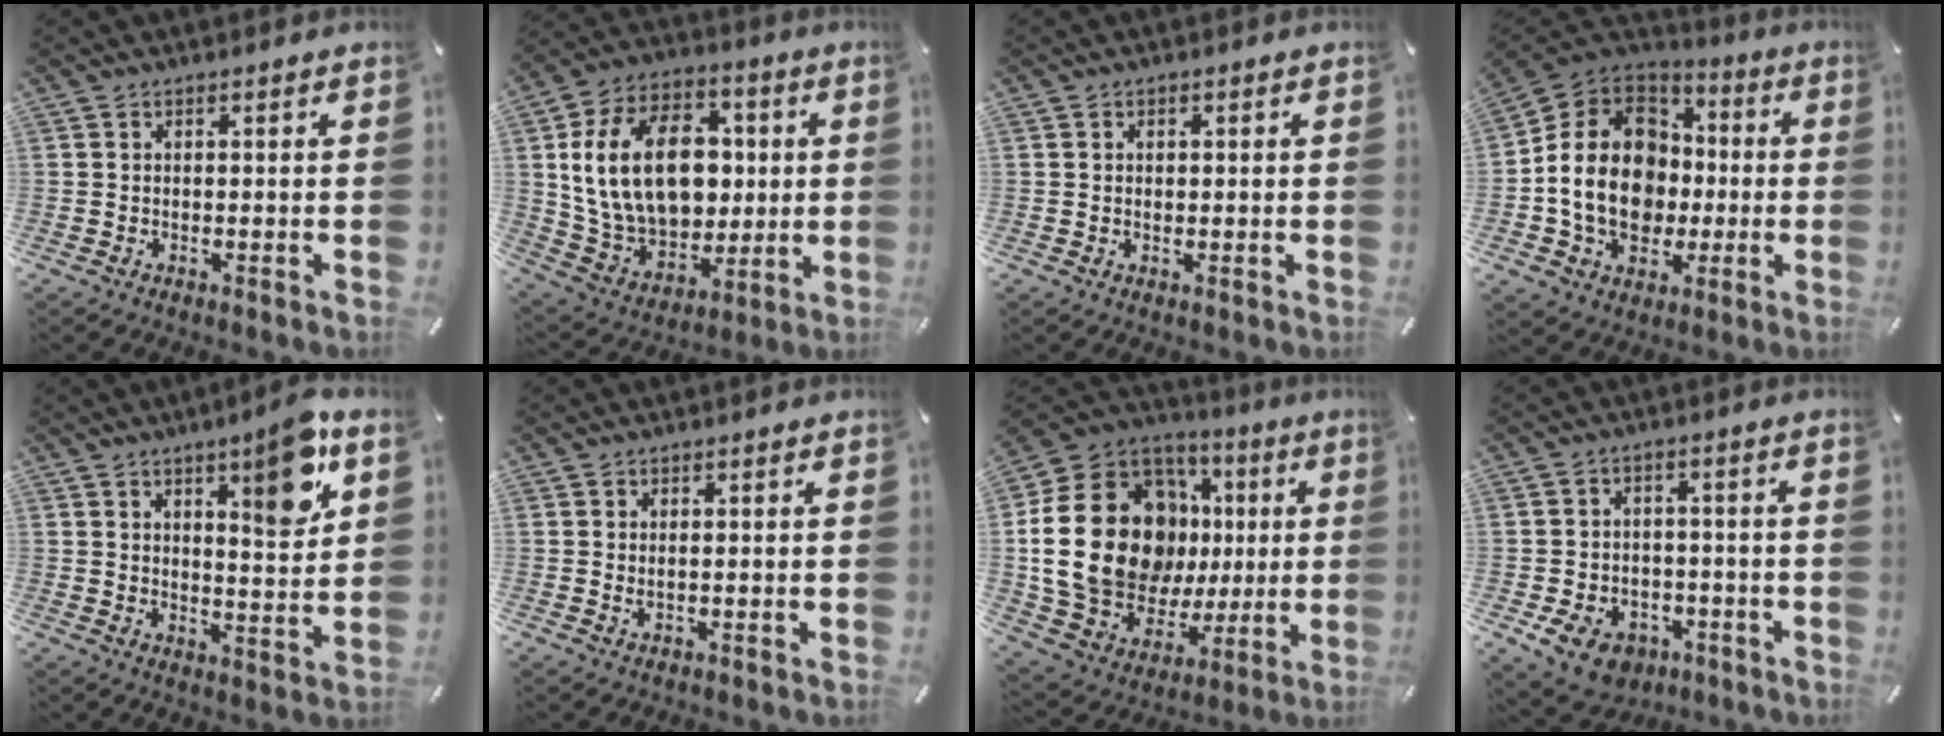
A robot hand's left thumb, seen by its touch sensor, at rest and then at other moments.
{"total": 22.8, "force": [2.8, 16.5, 15.5], "torque": [-0.295, 0.002, 0.059]}
{"total": 0.9, "force": [0.1, 0.8, 0.5], "torque": [-0.004, 0.001, 0.000]}
{"total": 18.3, "force": [-2.1, 14.9, 10.4], "torque": [-0.225, 0.017, -0.036]}
{"total": 11.8, "force": [6.4, 3.5, 9.2], "torque": [-0.116, -0.037, 0.099]}
{"total": 1.0, "force": [0.3, 0.4, 0.9], "torque": [-0.010, -0.002, 0.004]}
{"total": 26.7, "force": [2.5, 20.2, 17.3], "torque": [-0.354, -0.015, 0.070]}
{"total": 8.5, "force": [-4.2, 6.4, 3.7], "torque": [-0.072, 0.030, -0.073]}